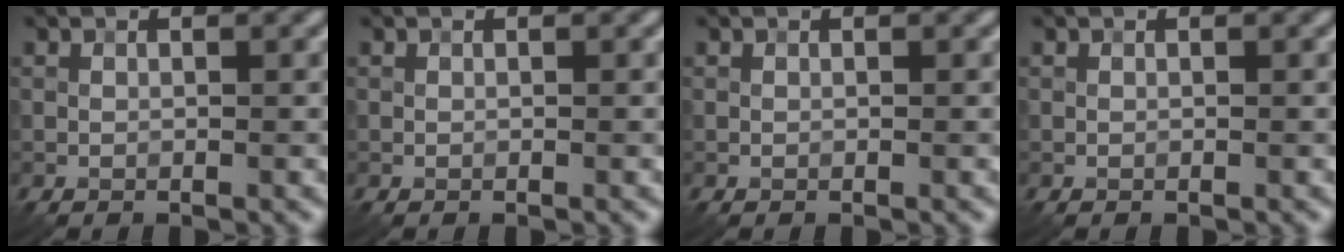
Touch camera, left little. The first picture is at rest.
{"total": 0.0}
{"total": 0.0}
{"total": 0.0}